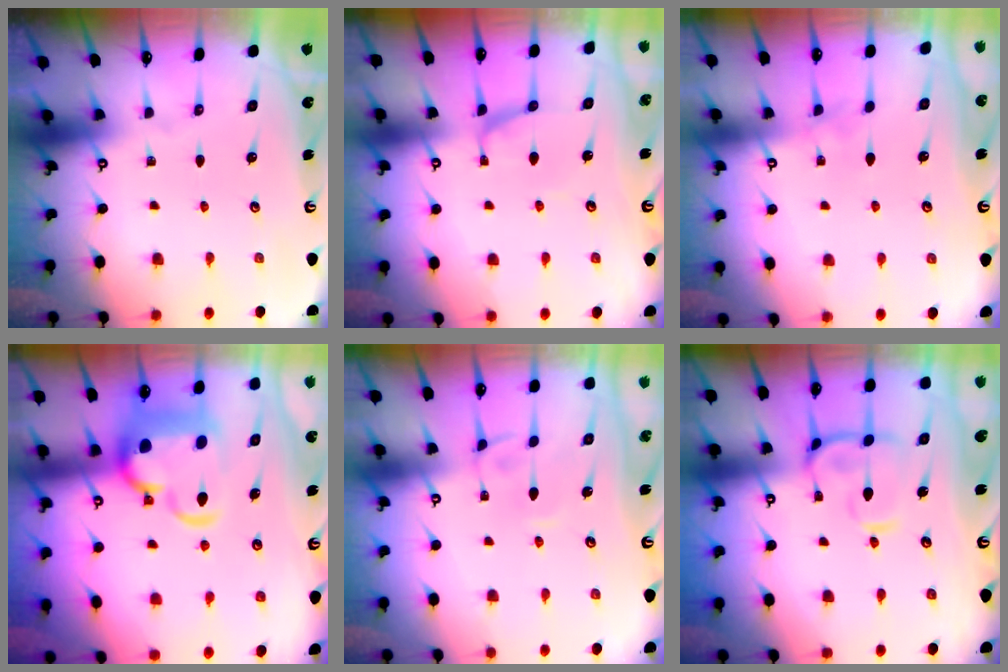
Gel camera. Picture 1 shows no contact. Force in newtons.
{"total": 0.9, "press": 0.6, "slide": 0.6}
{"total": 3.0, "press": 3.0, "slide": 0.3}
{"total": 8.6, "press": 8.4, "slide": 2.0}
{"total": 2.6, "press": 2.6, "slide": 0.3}
{"total": 6.5, "press": 6.4, "slide": 1.2}